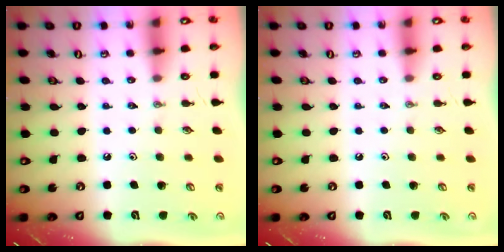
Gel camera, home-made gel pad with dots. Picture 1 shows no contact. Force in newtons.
{"total": 0.0}